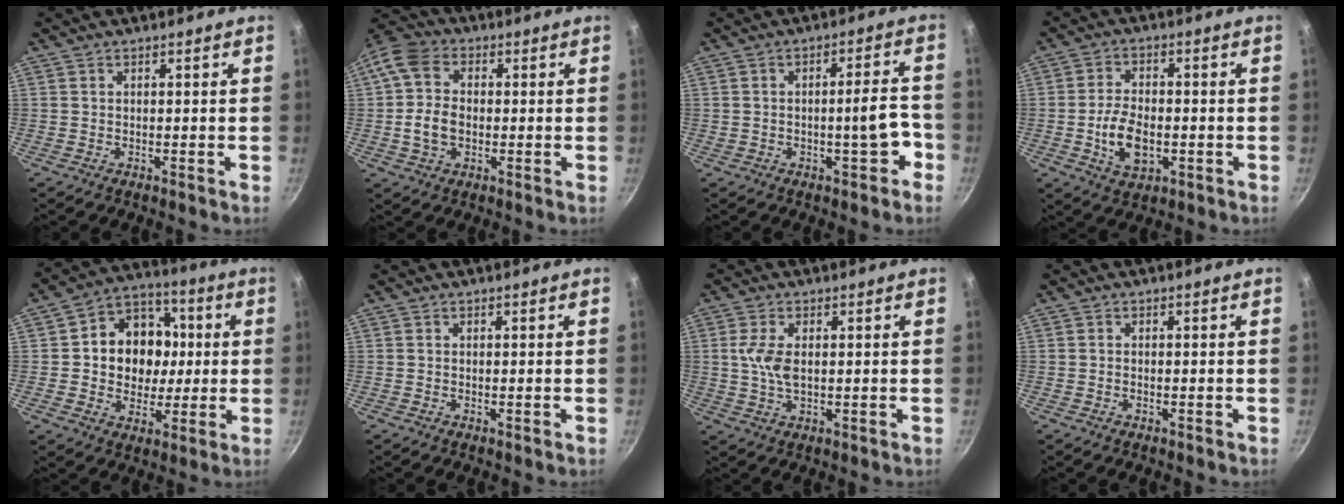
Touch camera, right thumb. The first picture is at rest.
{"total": 9.9, "force": [-0.2, 7.4, 6.6], "torque": [-0.119, 0.016, -0.017]}
{"total": 6.6, "force": [-2.6, 2.0, 5.7], "torque": [-0.053, 0.035, -0.028]}
{"total": 8.9, "force": [-1.9, 5.2, 7.0], "torque": [-0.120, 0.011, -0.032]}
{"total": 15.0, "force": [1.2, 12.7, 8.0], "torque": [-0.088, 0.016, 0.012]}
{"total": 0.0}
{"total": 5.4, "force": [0.8, 2.7, 4.6], "torque": [-0.096, 0.001, 0.016]}
{"total": 0.6, "force": [-0.2, 0.2, 0.5], "torque": [-0.011, 0.002, -0.004]}